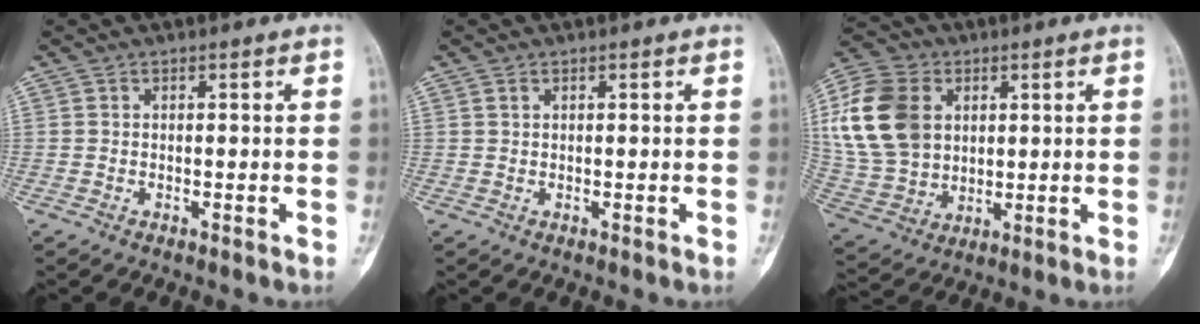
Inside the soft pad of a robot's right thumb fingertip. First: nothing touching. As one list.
[{"total": 0.5, "force": [0.3, 0.3, 0.3], "torque": [-0.007, 0.001, 0.007]}, {"total": 18.2, "force": [4.2, 13.6, 11.3], "torque": [-0.220, 0.001, 0.086]}]